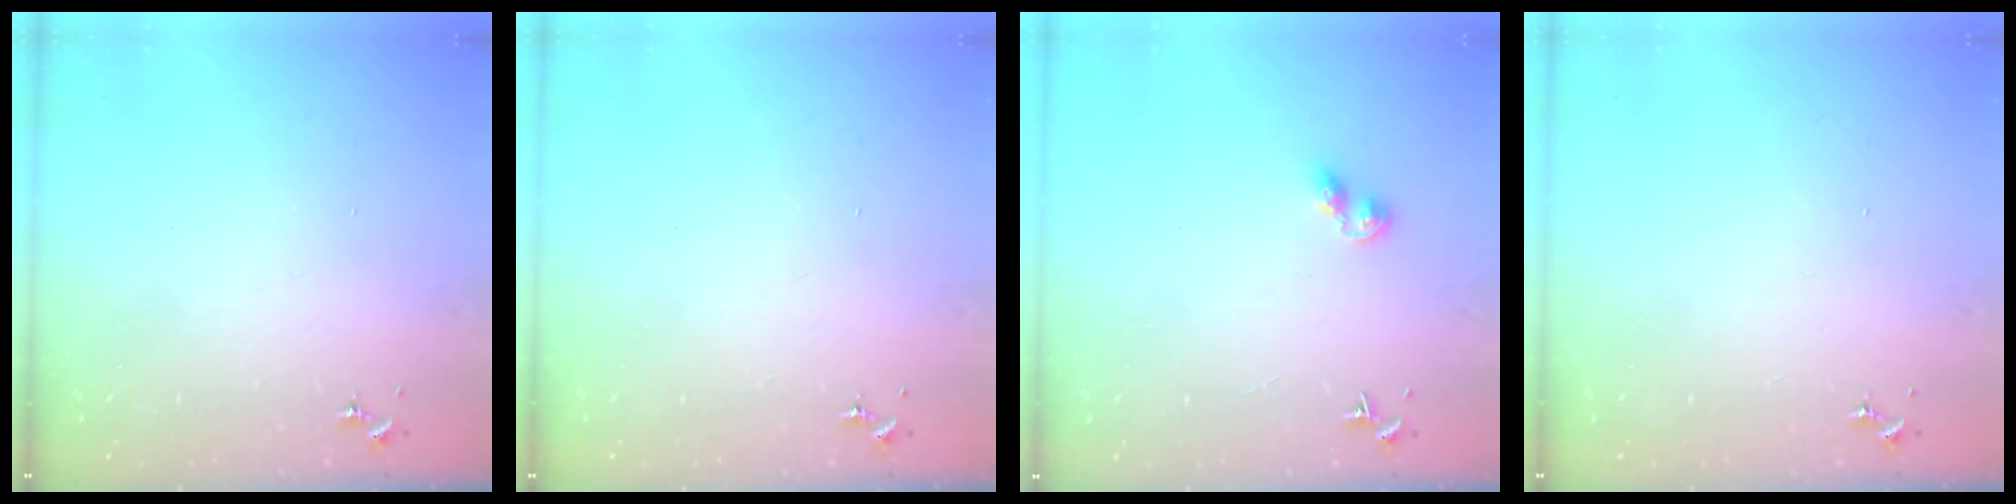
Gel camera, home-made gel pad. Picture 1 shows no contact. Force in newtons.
{"total": 0.0}
{"total": 5.7, "press": 5.6, "slide": 0.8}
{"total": 0.0}